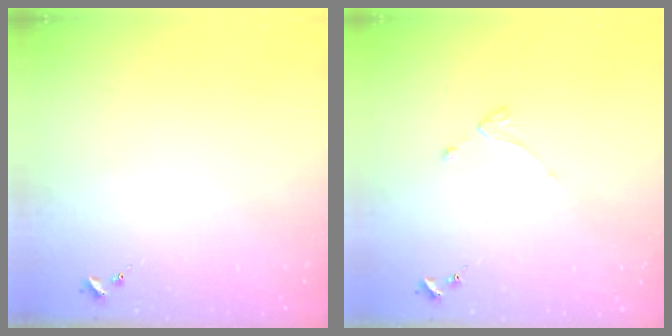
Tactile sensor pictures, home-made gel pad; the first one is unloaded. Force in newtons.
{"total": 2.2, "press": 2.1, "slide": 0.4}